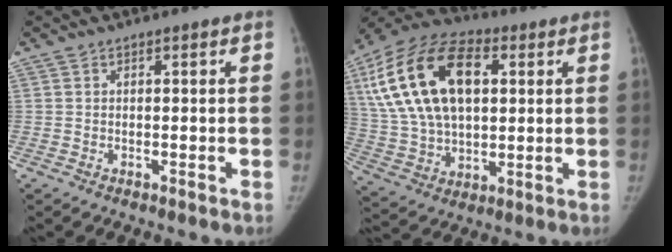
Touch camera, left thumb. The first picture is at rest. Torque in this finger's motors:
{"motor_torque": [0.16, 1.66, 2.15, -0.62, 0.22]}